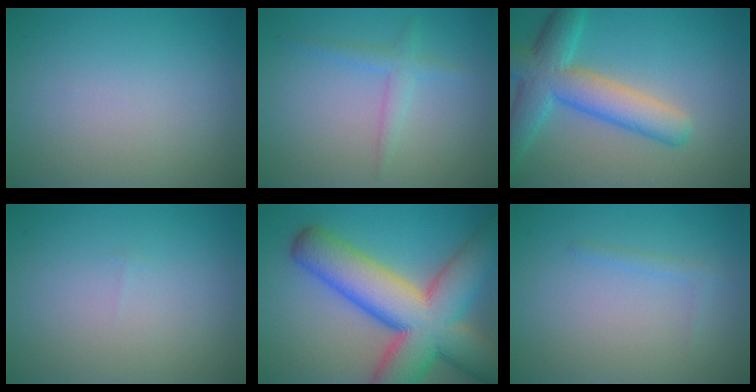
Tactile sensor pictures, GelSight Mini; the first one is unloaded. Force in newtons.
{"total": 1.7, "press": 1.7, "slide": 0.1}
{"total": 7.0, "press": 7.0, "slide": 0.3}
{"total": 0.0}
{"total": 14.5, "press": 14.5, "slide": 0.7}
{"total": 0.8, "press": 0.8, "slide": 0.1}